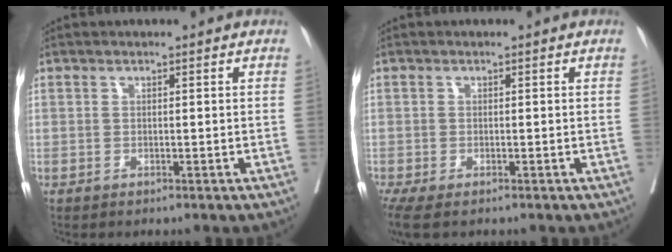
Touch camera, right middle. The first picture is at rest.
{"total": 4.4, "force": [-3.2, 1.4, 2.7], "torque": [-0.050, -0.014, -0.056]}